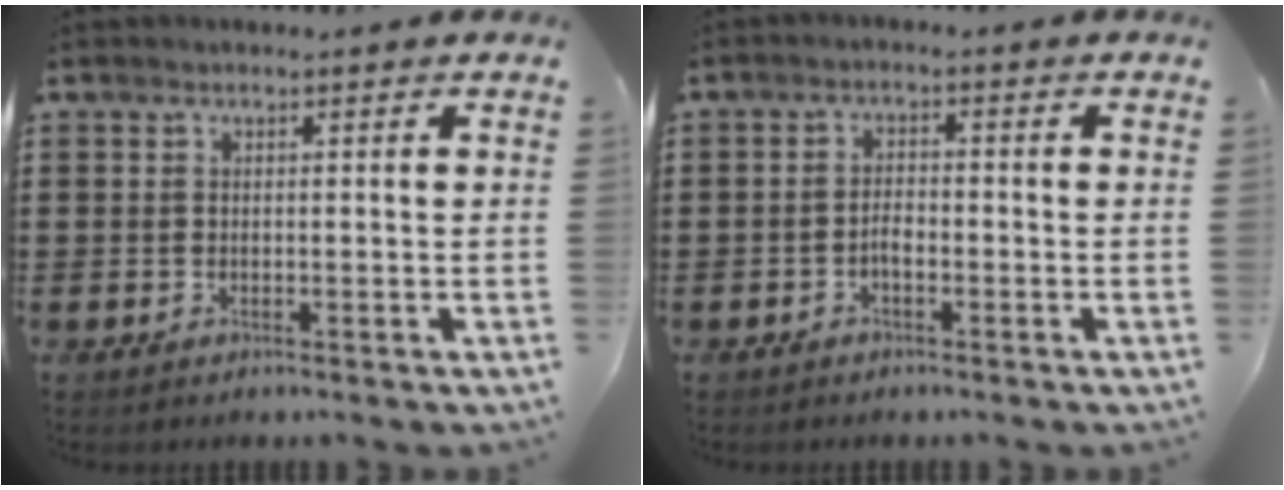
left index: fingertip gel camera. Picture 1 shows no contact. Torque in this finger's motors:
{"motor_torque": [0.15, 0.15, 0.01, 0.04]}